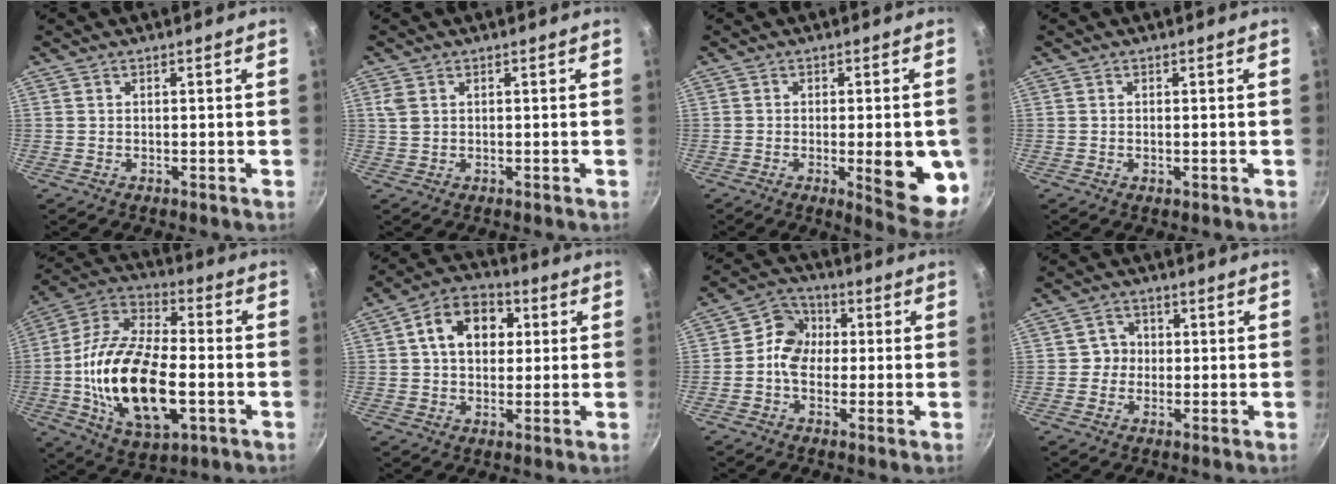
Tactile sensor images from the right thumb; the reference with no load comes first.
{"total": 1.8, "force": [0.5, 1.1, 1.3], "torque": [-0.030, 0.001, 0.012]}
{"total": 12.4, "force": [-2.3, 3.7, 11.6], "torque": [-0.117, -0.005, -0.025]}
{"total": 0.7, "force": [-0.1, 0.4, 0.6], "torque": [-0.008, 0.000, -0.002]}
{"total": 23.6, "force": [-4.0, 12.2, 19.8], "torque": [-0.363, 0.025, -0.075]}
{"total": 11.7, "force": [2.5, 8.5, 7.6], "torque": [-0.091, 0.017, 0.025]}
{"total": 8.1, "force": [0.0, 6.9, 4.3], "torque": [-0.041, 0.020, -0.022]}
{"total": 3.7, "force": [0.0, 3.6, 0.9], "torque": [0.017, 0.008, -0.007]}